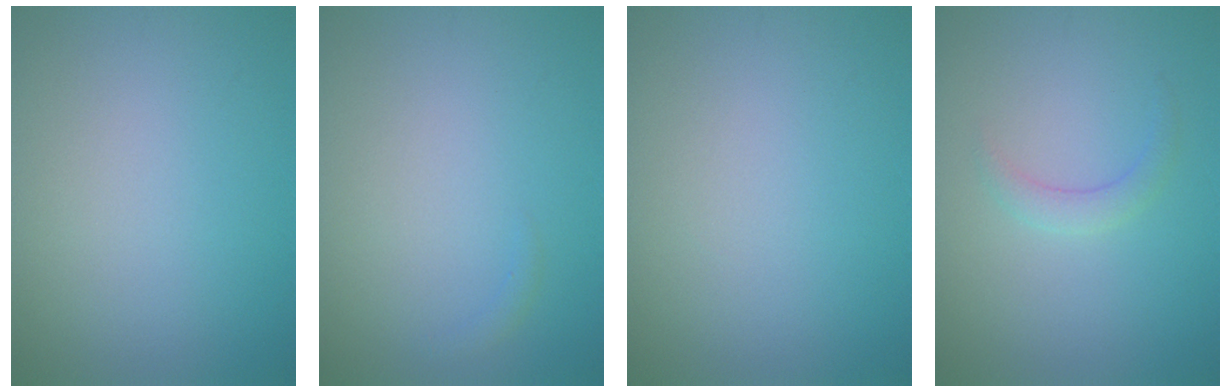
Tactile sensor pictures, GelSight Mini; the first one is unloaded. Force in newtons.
{"total": 0.5, "press": 0.5, "slide": 0.1}
{"total": 0.0}
{"total": 1.4, "press": 1.4, "slide": 0.1}